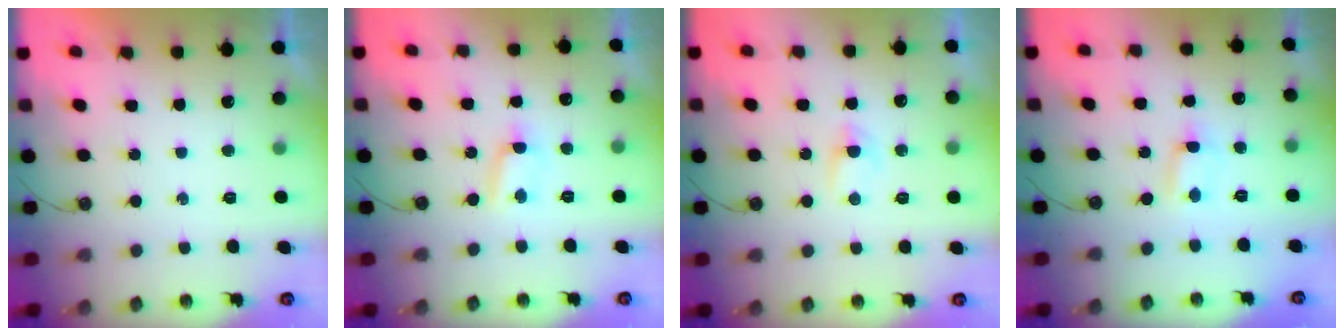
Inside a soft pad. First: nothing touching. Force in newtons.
{"total": 4.3, "press": 4.3, "slide": 0.4}
{"total": 2.5, "press": 2.5, "slide": 0.4}
{"total": 0.6, "press": 0.3, "slide": 0.5}